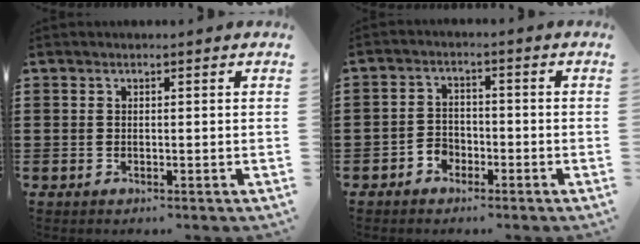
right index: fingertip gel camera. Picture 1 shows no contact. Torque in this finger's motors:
{"motor_torque": [1.09, 1.05, 0.05, 0.03]}